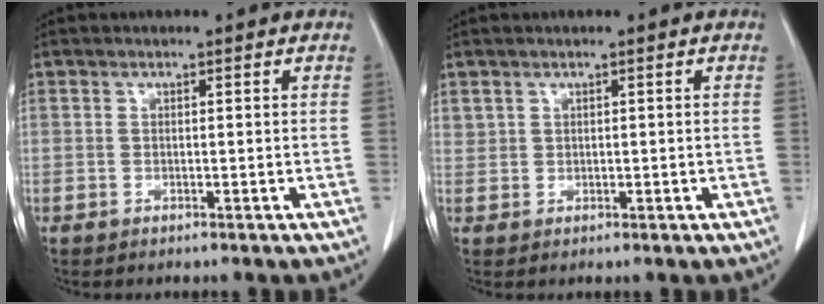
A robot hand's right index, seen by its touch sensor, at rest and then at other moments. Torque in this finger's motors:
{"motor_torque": [-0.14, 0.16, -0.03, -0.01]}